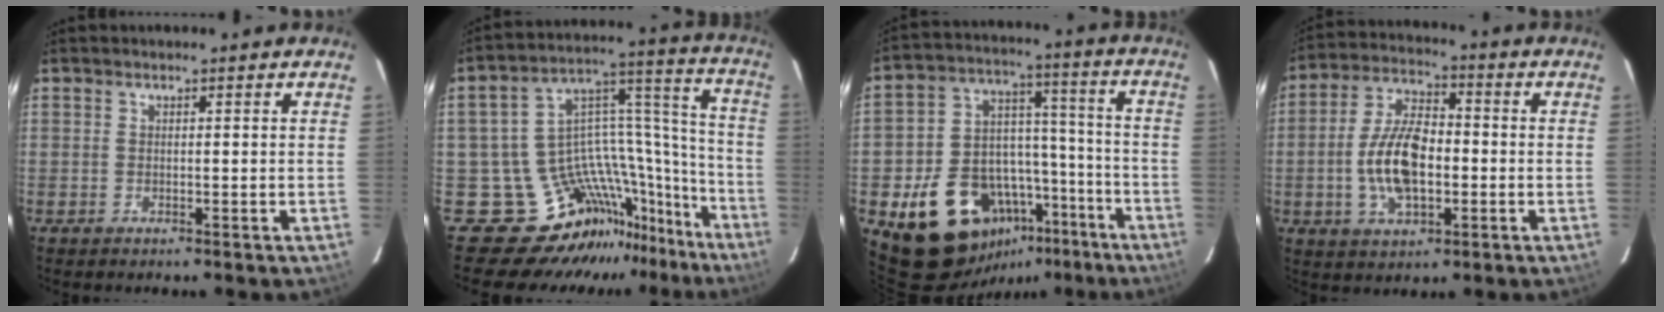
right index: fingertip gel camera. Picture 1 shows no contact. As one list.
[{"total": 17.2, "force": [-15.3, 7.0, 3.4], "torque": [-0.001, 0.102, -0.240]}, {"total": 20.8, "force": [-12.9, 13.8, 8.7], "torque": [-0.177, 0.063, -0.165]}, {"total": 12.4, "force": [-2.2, 6.3, 10.4], "torque": [-0.211, 0.009, -0.037]}]